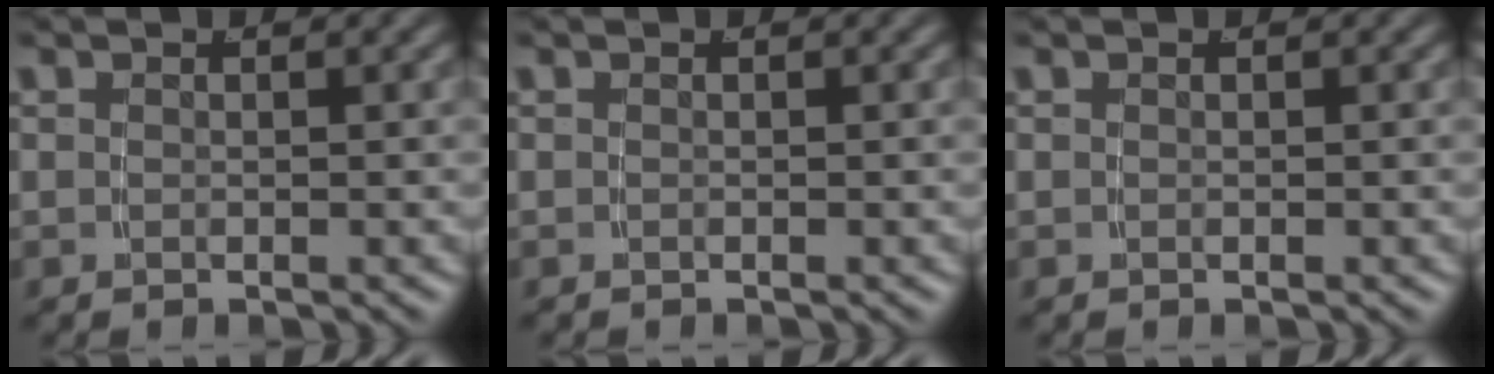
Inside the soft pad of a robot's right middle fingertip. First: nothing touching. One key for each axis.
{"total": 0.0}
{"total": 0.0}